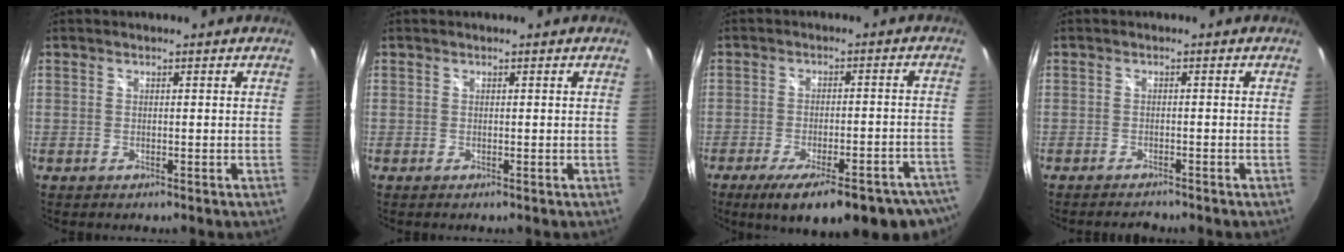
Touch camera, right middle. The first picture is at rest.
{"total": 0.0}
{"total": 20.6, "force": [-16.1, 5.1, 11.7], "torque": [-0.168, -0.038, -0.208]}
{"total": 2.8, "force": [-2.6, 0.6, 0.7], "torque": [-0.021, -0.009, -0.044]}